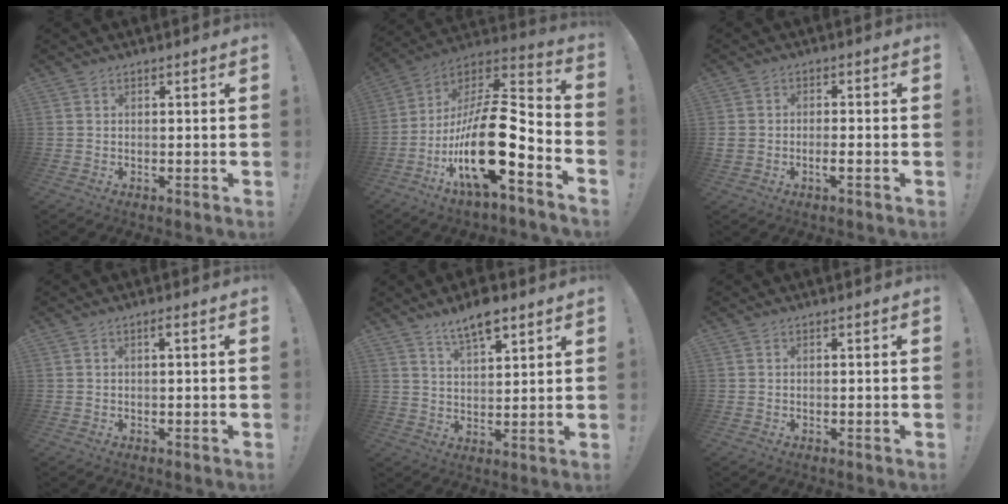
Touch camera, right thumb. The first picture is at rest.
{"total": 22.2, "force": [-7.4, 6.5, 19.9], "torque": [-0.364, 0.018, -0.128]}
{"total": 3.0, "force": [-1.4, 1.5, 2.2], "torque": [-0.042, 0.004, -0.025]}
{"total": 1.0, "force": [0.1, -0.1, 1.0], "torque": [-0.012, -0.002, -0.001]}
{"total": 8.5, "force": [6.1, 3.0, 5.1], "torque": [-0.085, -0.030, 0.108]}
{"total": 0.0}